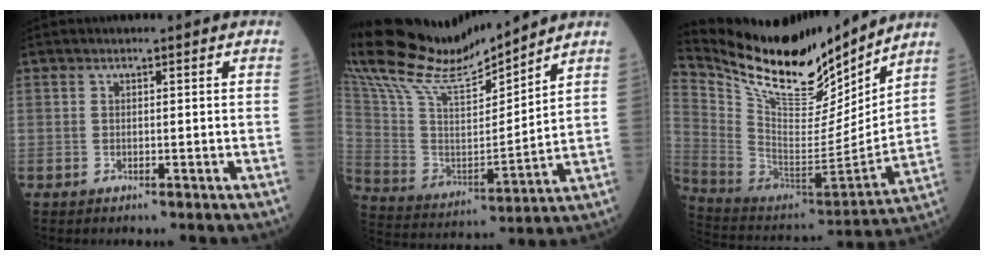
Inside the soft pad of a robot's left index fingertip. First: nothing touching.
{"total": 17.4, "force": [16.3, 1.7, 6.0], "torque": [-0.146, -0.004, 0.309]}
{"total": 21.1, "force": [18.7, 4.7, 8.7], "torque": [-0.172, -0.037, 0.327]}